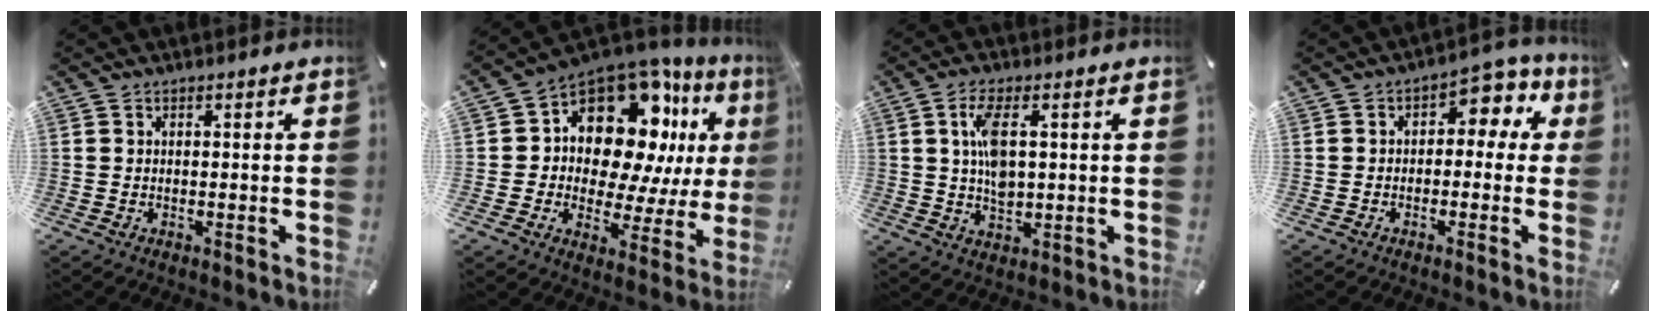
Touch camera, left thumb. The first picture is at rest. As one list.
[{"total": 16.8, "force": [7.3, 11.2, 10.3], "torque": [-0.165, -0.067, 0.128]}, {"total": 7.6, "force": [1.5, 3.5, 6.6], "torque": [-0.139, 0.001, 0.020]}, {"total": 5.7, "force": [0.9, 3.9, 4.1], "torque": [-0.056, -0.007, 0.004]}]